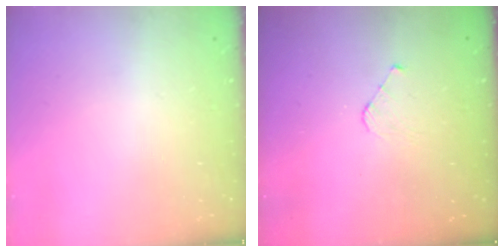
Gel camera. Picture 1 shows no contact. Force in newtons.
{"total": 4.3, "press": 4.3, "slide": 0.4}